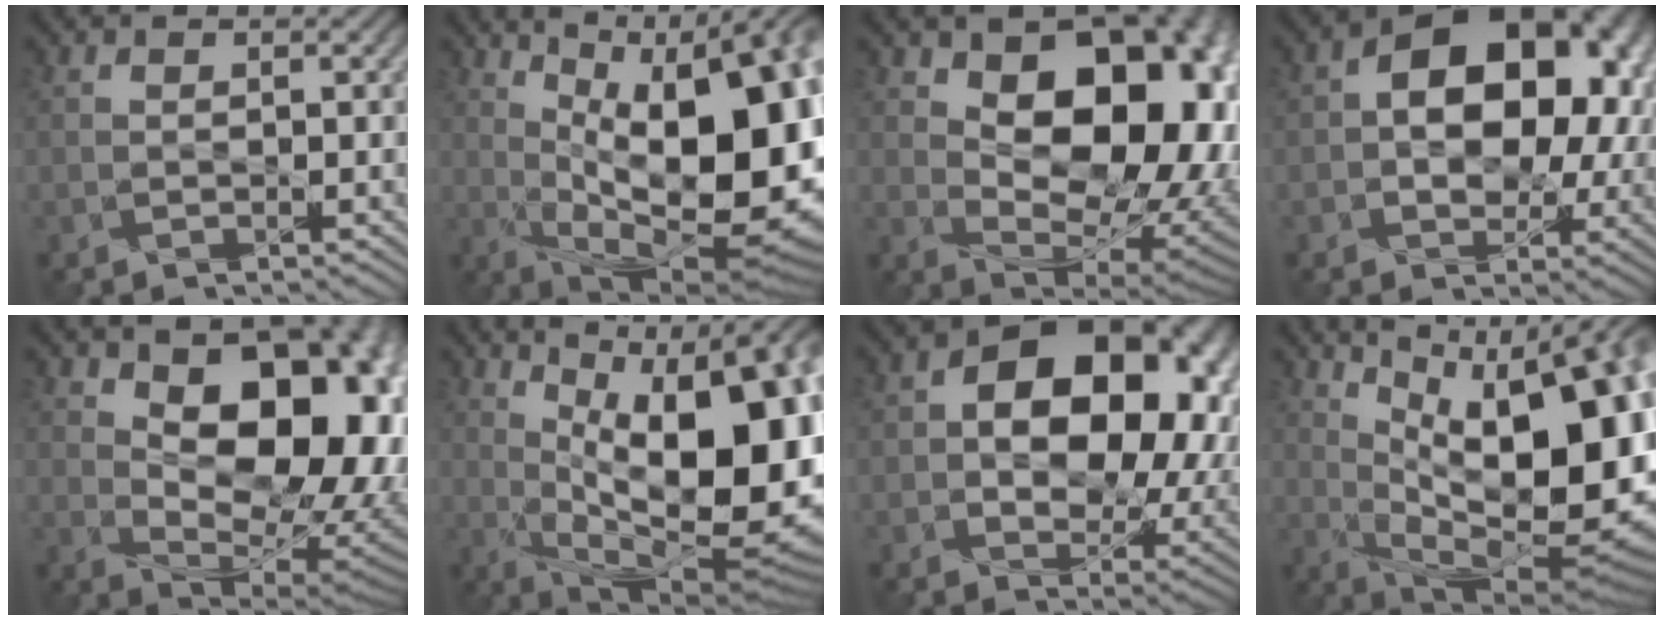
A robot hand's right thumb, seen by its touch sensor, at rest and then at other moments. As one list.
[{"total": 20.3, "force": [2.7, 9.4, 17.8], "torque": [-0.245, 0.019, 0.058]}, {"total": 17.2, "force": [3.0, 11.1, 12.8], "torque": [-0.129, -0.005, 0.060]}, {"total": 14.5, "force": [2.2, 9.6, 10.7], "torque": [-0.141, 0.012, 0.037]}, {"total": 15.5, "force": [3.2, 9.4, 12.0], "torque": [-0.140, 0.001, 0.054]}, {"total": 18.3, "force": [2.4, 8.2, 16.2], "torque": [-0.235, 0.017, 0.042]}, {"total": 15.9, "force": [3.1, 10.5, 11.5], "torque": [-0.153, -0.002, 0.058]}, {"total": 19.6, "force": [5.0, 7.9, 17.2], "torque": [-0.236, 0.019, 0.086]}]